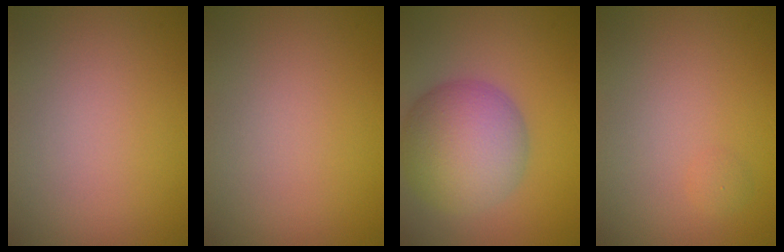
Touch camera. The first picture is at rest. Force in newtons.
{"total": 0.0}
{"total": 8.5, "press": 8.4, "slide": 0.3}
{"total": 0.6, "press": 0.6, "slide": 0.0}